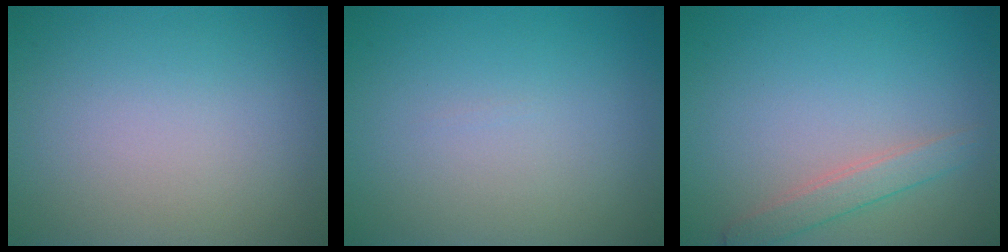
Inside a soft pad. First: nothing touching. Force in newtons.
{"total": 0.0}
{"total": 2.1, "press": 2.1, "slide": 0.1}